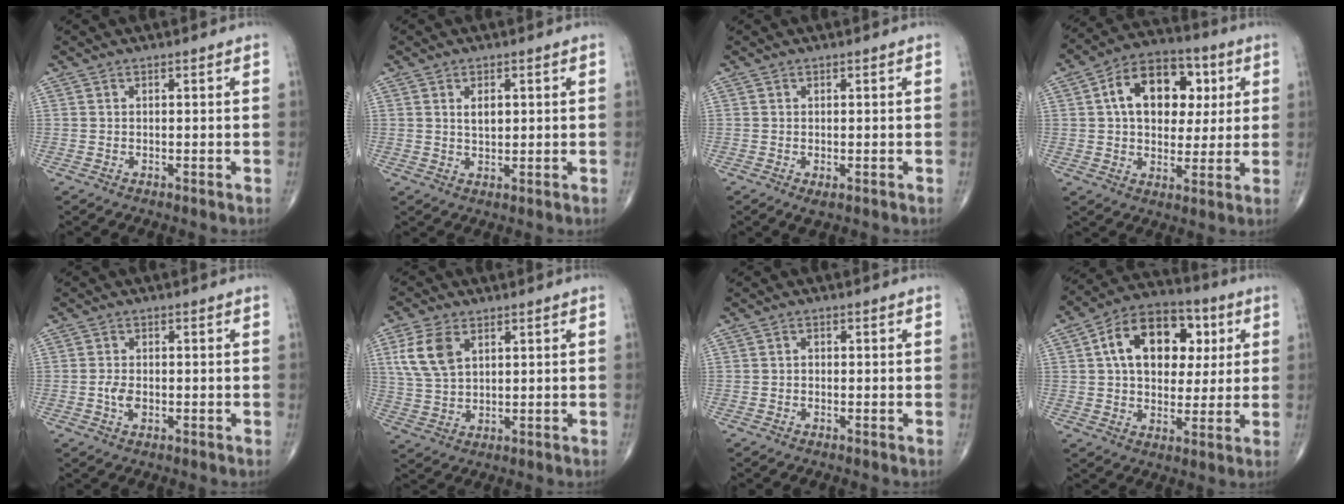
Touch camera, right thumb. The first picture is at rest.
{"total": 3.0, "force": [0.8, 1.8, 2.2], "torque": [-0.027, -0.005, 0.014]}
{"total": 1.6, "force": [-0.6, 0.8, 1.2], "torque": [-0.017, -0.004, -0.005]}
{"total": 16.0, "force": [3.8, 10.8, 11.2], "torque": [-0.131, 0.011, 0.054]}
{"total": 2.9, "force": [-0.6, 1.8, 2.2], "torque": [-0.040, 0.001, -0.012]}
{"total": 8.6, "force": [3.2, 5.2, 6.0], "torque": [-0.122, -0.005, 0.068]}
{"total": 0.8, "force": [-0.2, 0.7, 0.4], "torque": [0.003, 0.004, -0.007]}
{"total": 17.4, "force": [4.3, 11.6, 12.2], "torque": [-0.154, 0.011, 0.064]}